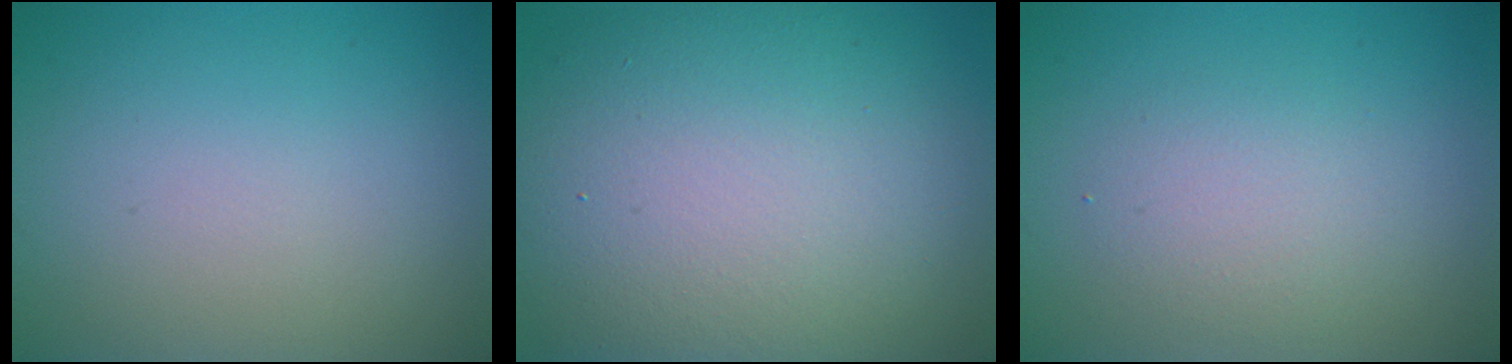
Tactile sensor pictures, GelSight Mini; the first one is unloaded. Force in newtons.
{"total": 14.7, "press": 14.7, "slide": 0.9}
{"total": 2.4, "press": 2.4, "slide": 0.1}